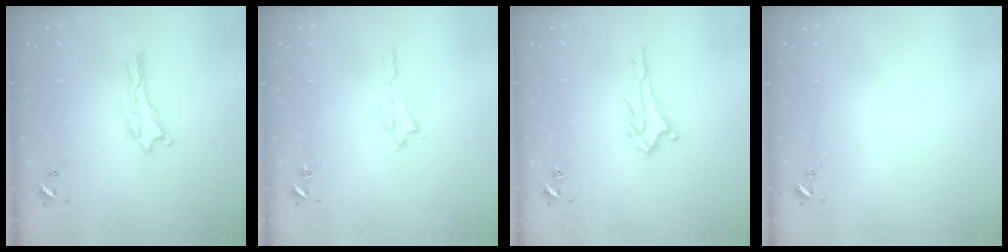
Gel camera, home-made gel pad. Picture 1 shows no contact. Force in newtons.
{"total": 1.2, "press": 1.2, "slide": 0.3}
{"total": 3.6, "press": 3.6, "slide": 0.4}
{"total": 0.0}